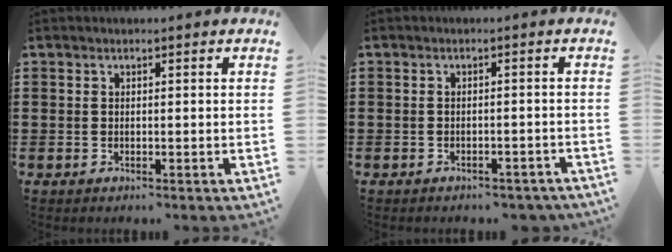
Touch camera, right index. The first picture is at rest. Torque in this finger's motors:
{"motor_torque": [0.05, -0.30, -0.88, -0.21]}